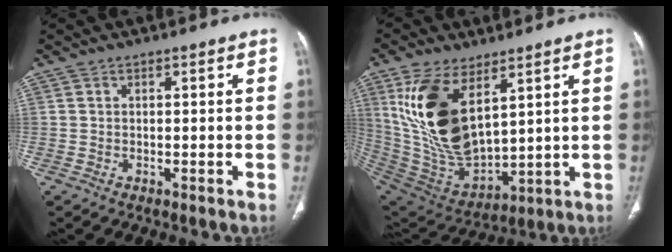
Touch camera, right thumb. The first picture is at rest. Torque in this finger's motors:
{"motor_torque": [0.94, 3.46, 2.13, 0.64, 0.27]}